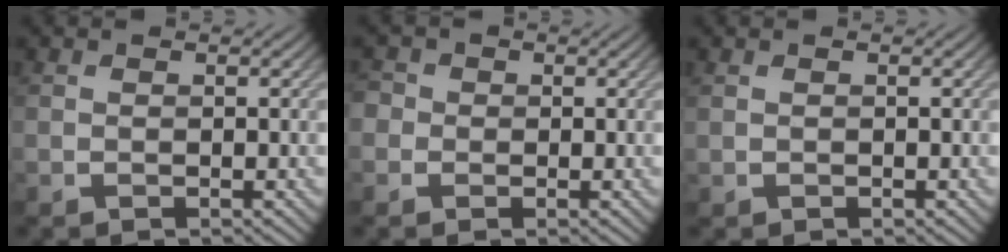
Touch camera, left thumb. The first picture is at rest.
{"total": 2.5, "force": [0.1, 2.4, 0.5], "torque": [-0.011, 0.009, -0.020]}
{"total": 0.0}